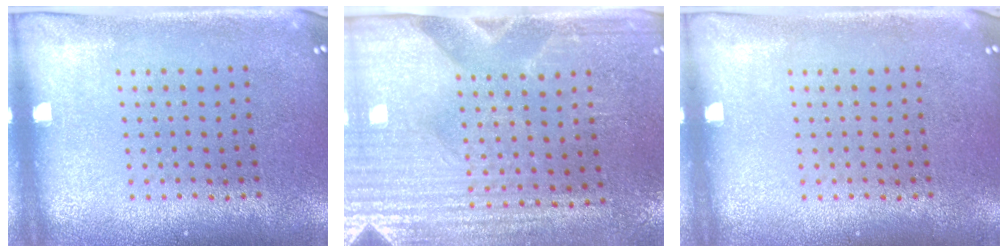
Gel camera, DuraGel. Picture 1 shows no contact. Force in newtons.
{"total": 3.1, "press": 2.8, "slide": 1.3}
{"total": 0.0}